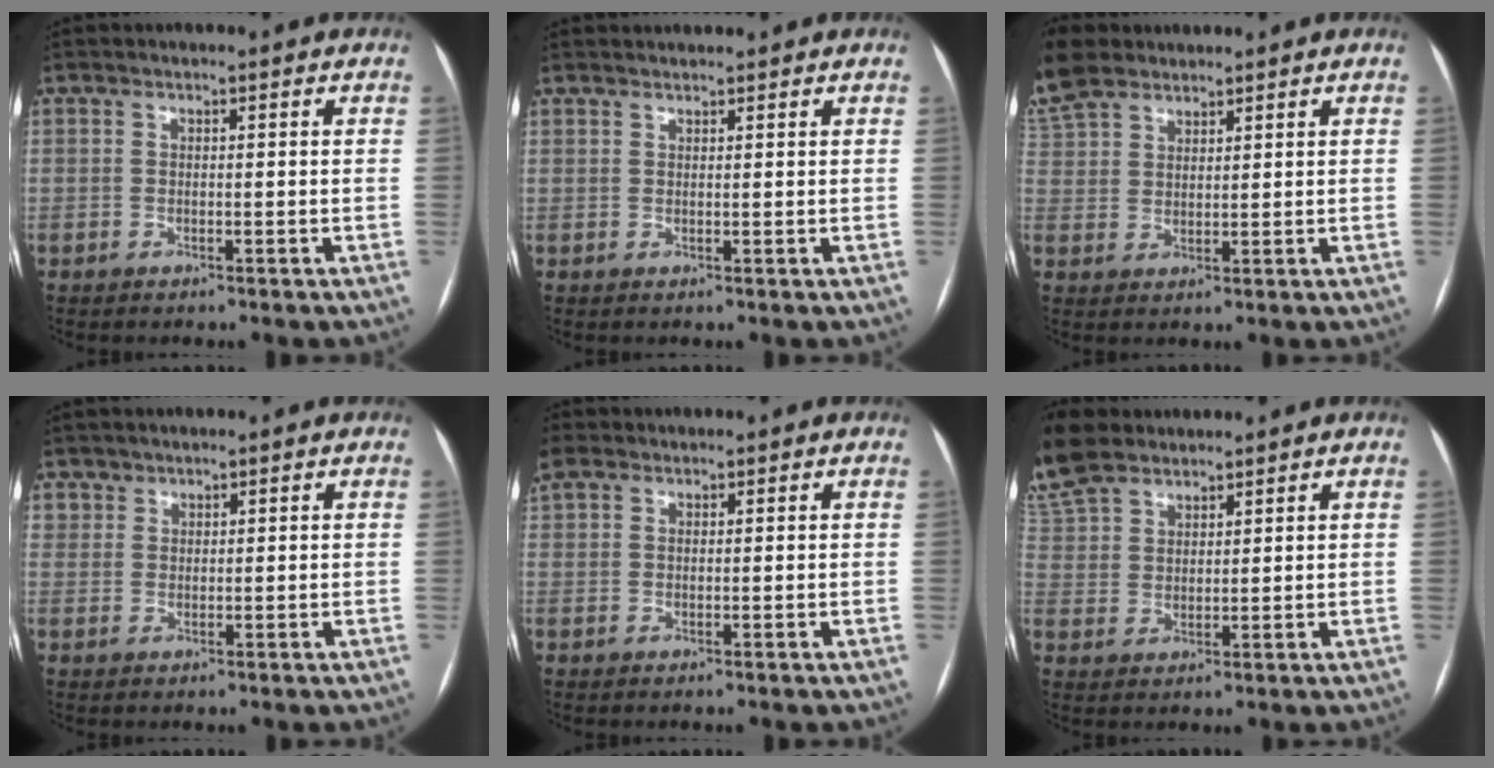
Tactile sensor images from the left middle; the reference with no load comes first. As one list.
[{"total": 2.5, "force": [2.4, 0.4, 0.3], "torque": [-0.001, 0.019, 0.037]}, {"total": 6.6, "force": [5.9, 2.2, 2.1], "torque": [-0.077, 0.013, 0.133]}, {"total": 1.5, "force": [1.0, 1.0, -0.3], "torque": [0.017, 0.002, 0.011]}, {"total": 1.7, "force": [1.5, 0.7, 0.4], "torque": [-0.038, 0.014, 0.047]}, {"total": 10.0, "force": [8.7, 3.7, 3.3], "torque": [-0.116, 0.017, 0.183]}]